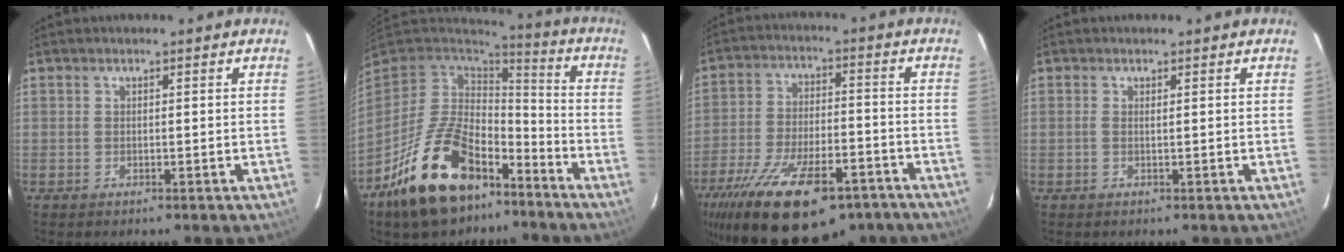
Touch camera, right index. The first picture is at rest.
{"total": 21.3, "force": [-12.5, 11.3, 13.0], "torque": [-0.261, -0.002, -0.199]}
{"total": 24.3, "force": [-16.5, 9.4, 15.2], "torque": [-0.294, -0.041, -0.249]}
{"total": 0.5, "force": [0.1, -0.1, 0.5], "torque": [-0.013, 0.000, 0.000]}